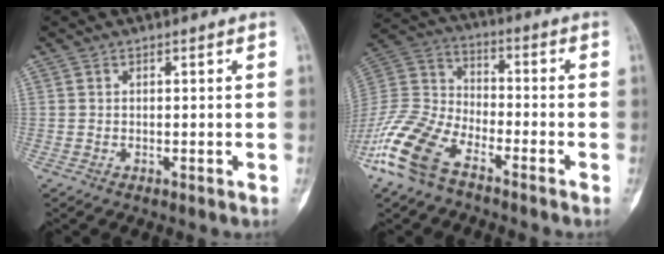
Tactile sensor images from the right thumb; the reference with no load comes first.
{"total": 14.8, "force": [-9.4, 7.1, 9.0], "torque": [-0.195, 0.041, -0.195]}